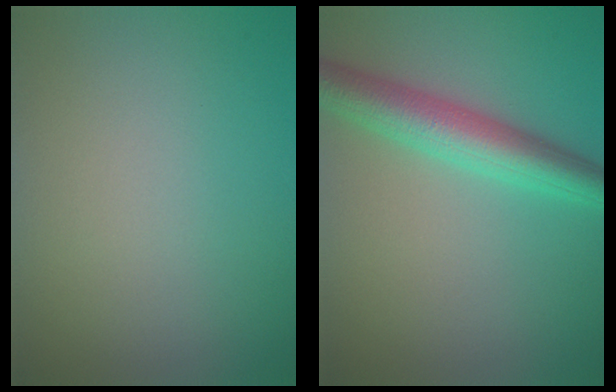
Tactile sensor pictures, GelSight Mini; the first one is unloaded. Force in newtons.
{"total": 5.0, "press": 5.0, "slide": 0.1}